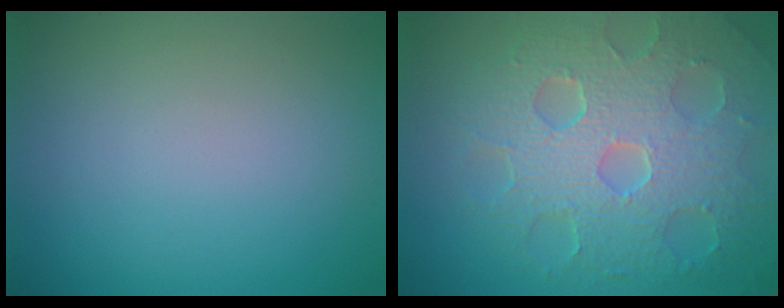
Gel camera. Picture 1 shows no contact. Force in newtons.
{"total": 8.6, "press": 6.1, "slide": 6.1}